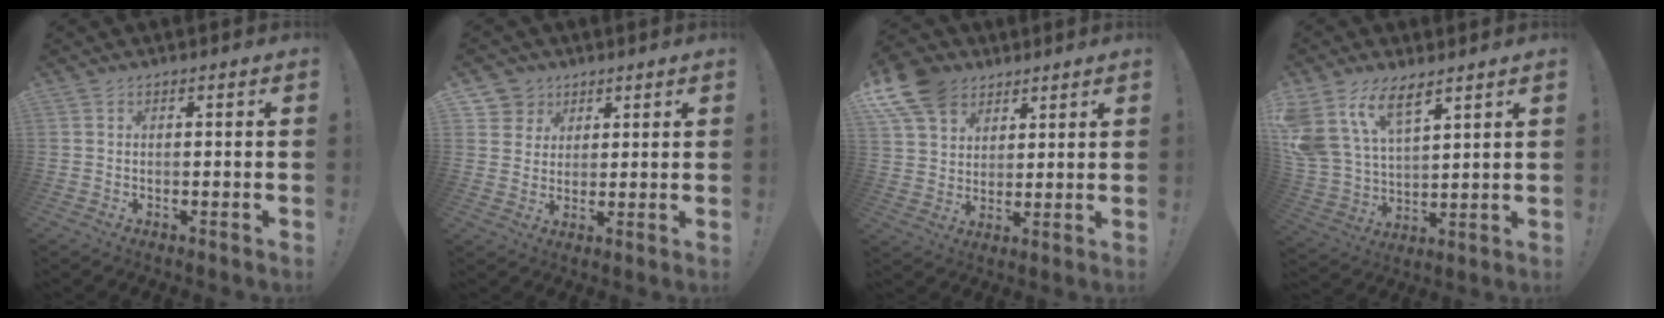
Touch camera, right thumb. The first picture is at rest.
{"total": 6.0, "force": [3.0, 5.2, 0.3], "torque": [0.001, -0.026, 0.059]}
{"total": 12.5, "force": [7.5, 8.8, 4.9], "torque": [-0.092, -0.045, 0.148]}
{"total": 14.2, "force": [9.3, 7.1, 8.0], "torque": [-0.185, -0.053, 0.176]}